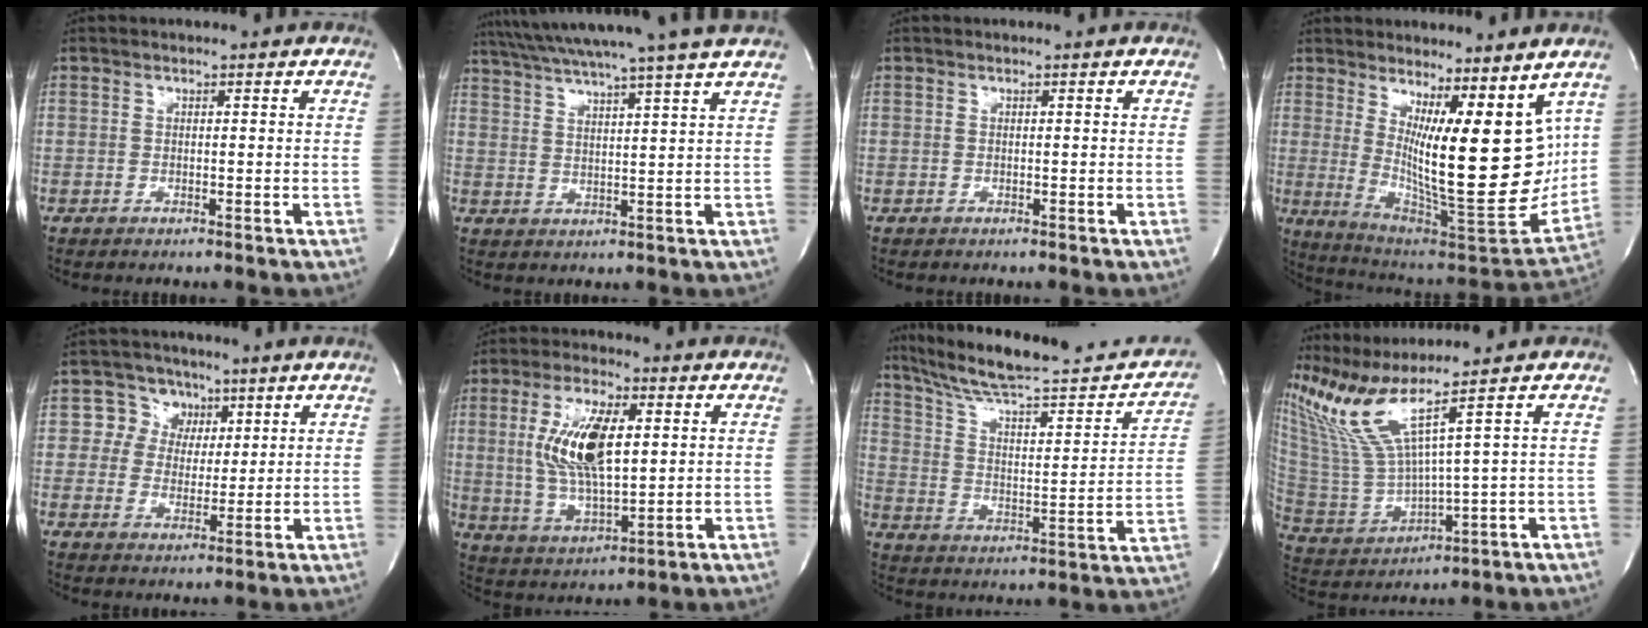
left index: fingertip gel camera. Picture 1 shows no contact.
{"total": 16.6, "force": [14.3, -2.2, 8.0], "torque": [-0.143, -0.008, 0.203]}
{"total": 0.0}
{"total": 17.9, "force": [-3.1, 1.3, 17.6], "torque": [-0.270, -0.015, -0.039]}
{"total": 5.3, "force": [2.0, 4.8, 0.7], "torque": [-0.008, 0.016, 0.037]}
{"total": 12.0, "force": [1.9, 3.8, 11.2], "torque": [-0.235, 0.002, 0.041]}
{"total": 25.6, "force": [22.2, 3.9, 12.2], "torque": [-0.179, -0.018, 0.312]}
{"total": 9.6, "force": [6.9, -2.8, 6.1], "torque": [-0.140, -0.013, 0.156]}